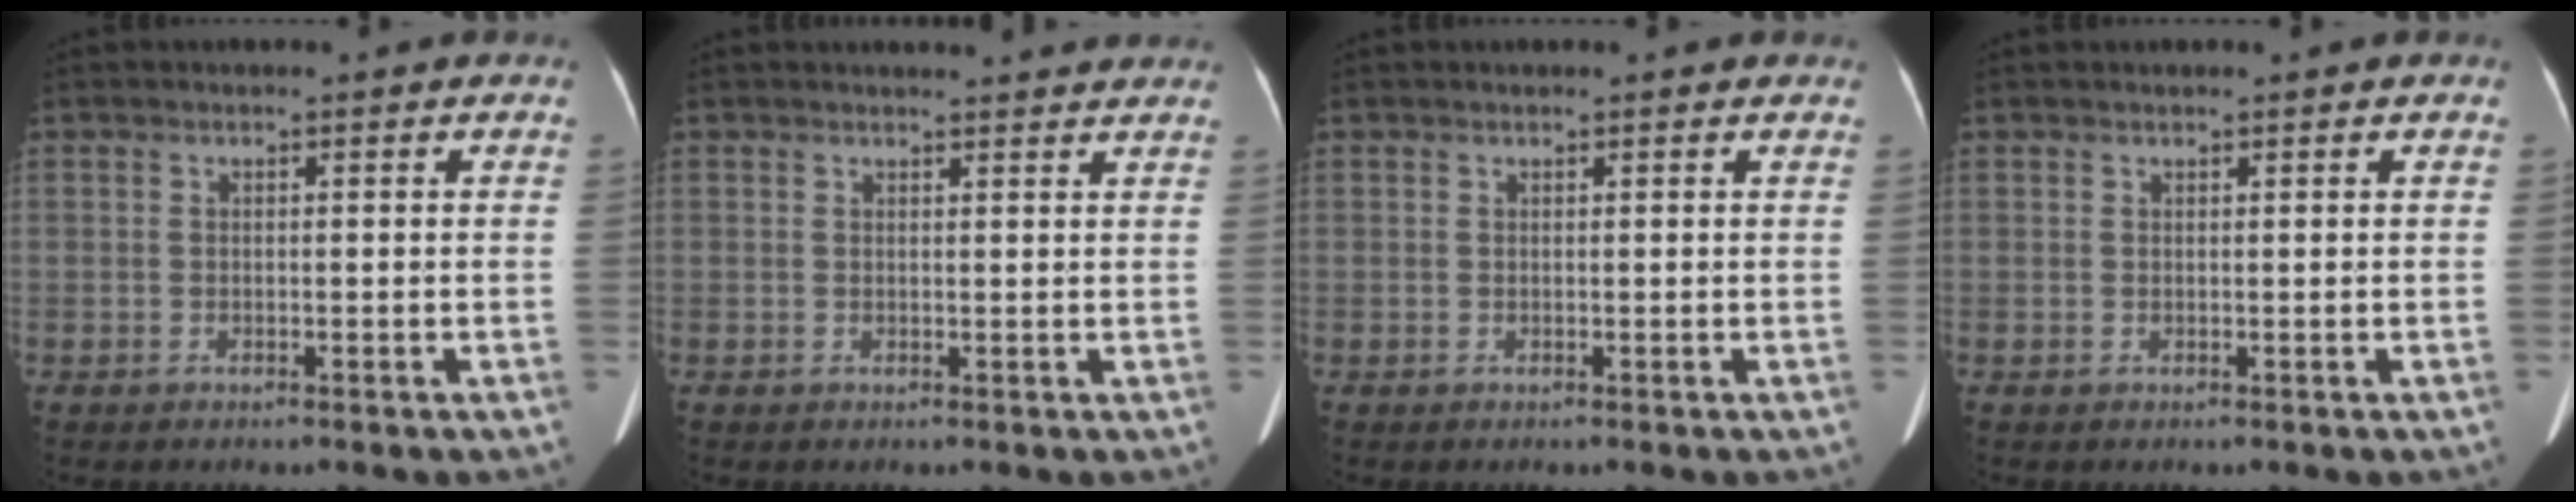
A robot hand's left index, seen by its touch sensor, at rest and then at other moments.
{"total": 6.1, "force": [5.9, 0.6, 1.3], "torque": [-0.010, 0.017, 0.054]}
{"total": 2.2, "force": [2.0, 0.4, 0.8], "torque": [-0.011, 0.022, 0.020]}
{"total": 0.5, "force": [0.5, 0.0, 0.2], "torque": [-0.006, 0.011, 0.012]}